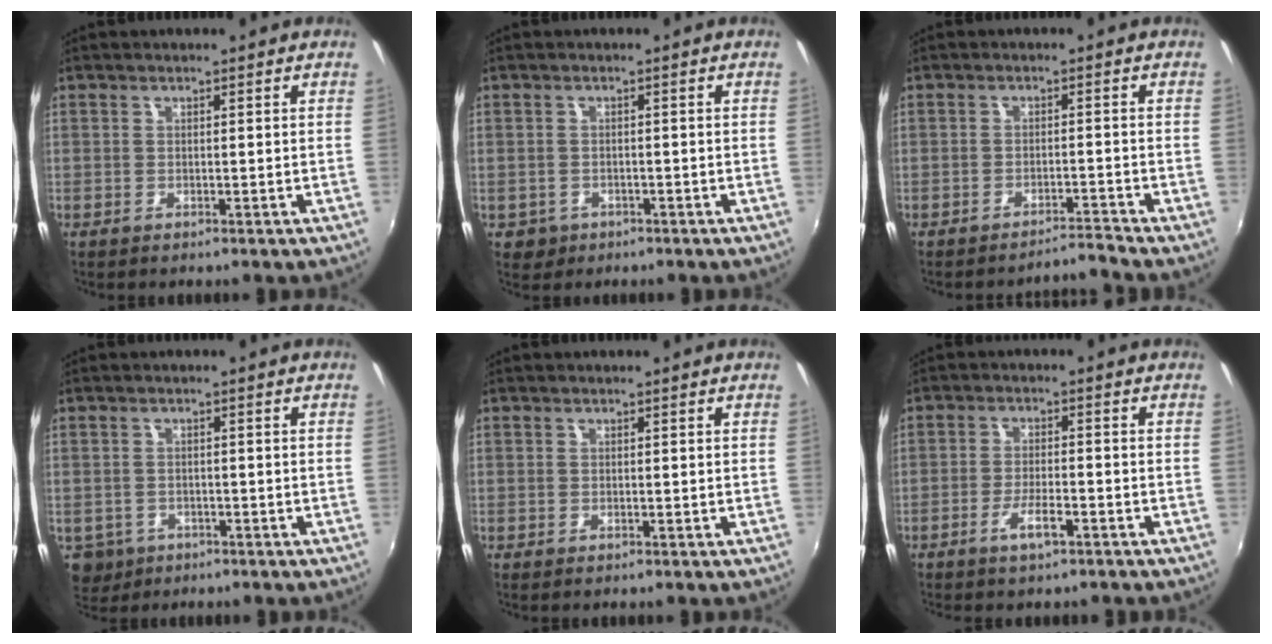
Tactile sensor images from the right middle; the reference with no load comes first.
{"total": 3.4, "force": [-1.3, 3.0, 1.0], "torque": [-0.029, -0.003, -0.013]}
{"total": 3.1, "force": [-2.7, -1.3, -0.6], "torque": [0.005, 0.004, -0.044]}
{"total": 5.4, "force": [-2.4, 4.5, 1.8], "torque": [-0.045, -0.008, -0.031]}
{"total": 0.0}
{"total": 4.3, "force": [-2.9, 1.0, 3.1], "torque": [-0.069, -0.004, -0.051]}